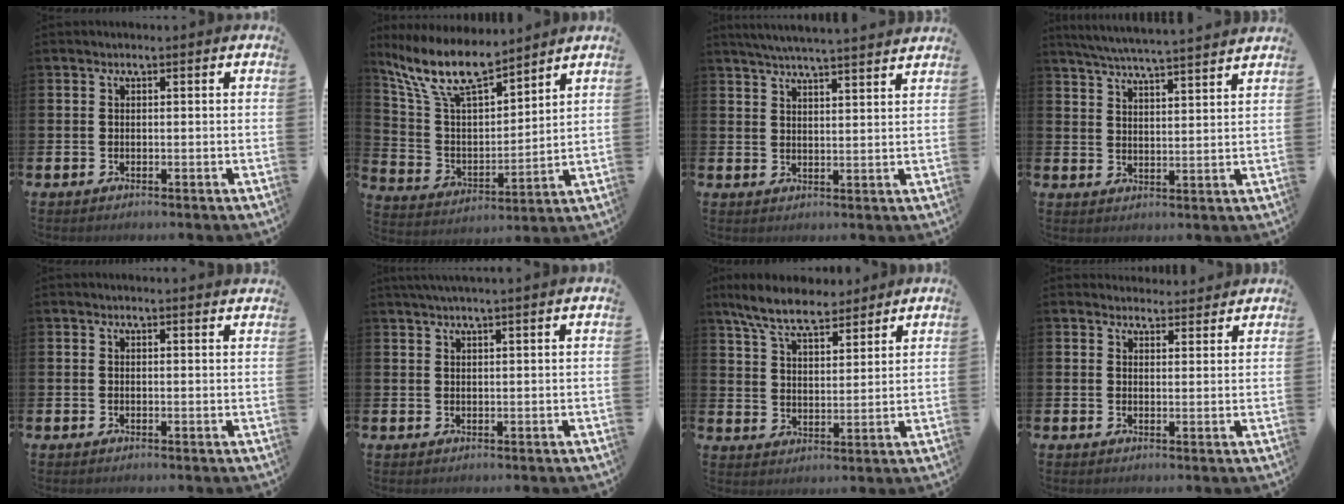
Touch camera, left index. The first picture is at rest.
{"total": 11.0, "force": [9.2, 2.8, 5.4], "torque": [-0.148, -0.045, 0.164]}
{"total": 5.2, "force": [5.1, -0.6, 1.0], "torque": [-0.037, -0.025, 0.091]}
{"total": 5.7, "force": [5.6, -0.5, 1.2], "torque": [-0.042, -0.037, 0.098]}
{"total": 0.8, "force": [0.8, 0.0, 0.1], "torque": [0.009, -0.005, 0.013]}
{"total": 2.0, "force": [1.9, -0.4, 0.7], "torque": [-0.017, -0.002, 0.036]}
{"total": 8.3, "force": [7.4, 2.2, 3.1], "torque": [-0.091, -0.021, 0.137]}
{"total": 3.0, "force": [2.9, 0.8, -0.2], "torque": [0.006, -0.017, 0.052]}